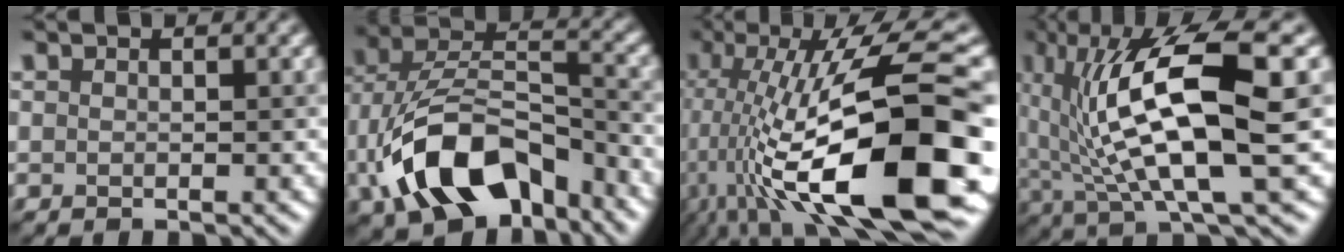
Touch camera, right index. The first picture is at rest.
{"total": 12.1, "force": [-5.7, 6.9, 8.1], "torque": [-0.153, 0.003, -0.103]}
{"total": 18.0, "force": [-3.2, 5.9, 16.7], "torque": [-0.284, 0.027, -0.059]}
{"total": 12.6, "force": [1.7, 3.2, 12.1], "torque": [-0.216, 0.004, 0.036]}